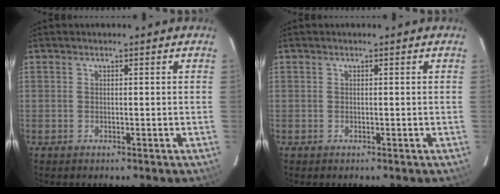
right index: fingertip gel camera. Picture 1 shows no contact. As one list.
[{"total": 0.0}]